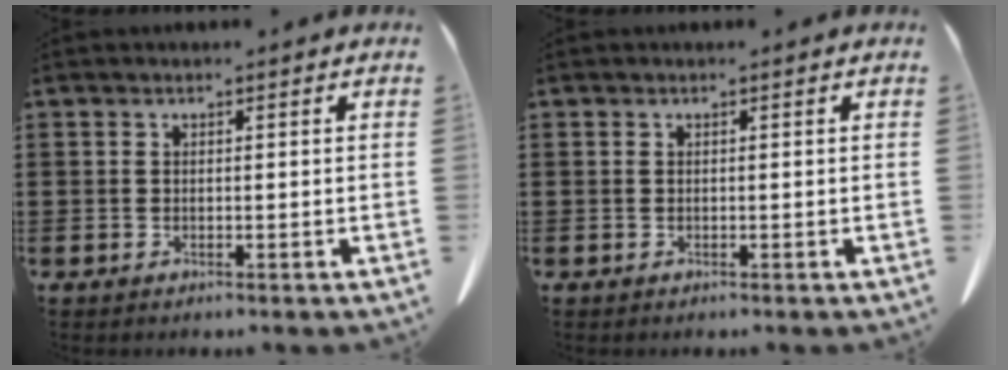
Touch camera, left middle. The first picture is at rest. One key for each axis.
{"total": 0.0}